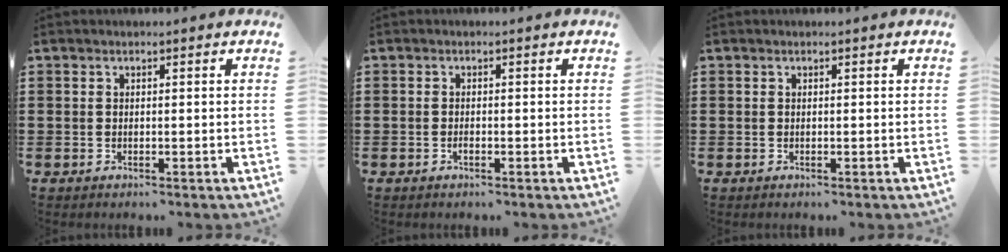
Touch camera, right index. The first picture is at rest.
{"total": 0.6, "force": [-0.4, 0.2, 0.4], "torque": [-0.009, -0.005, -0.005]}
{"total": 0.0}